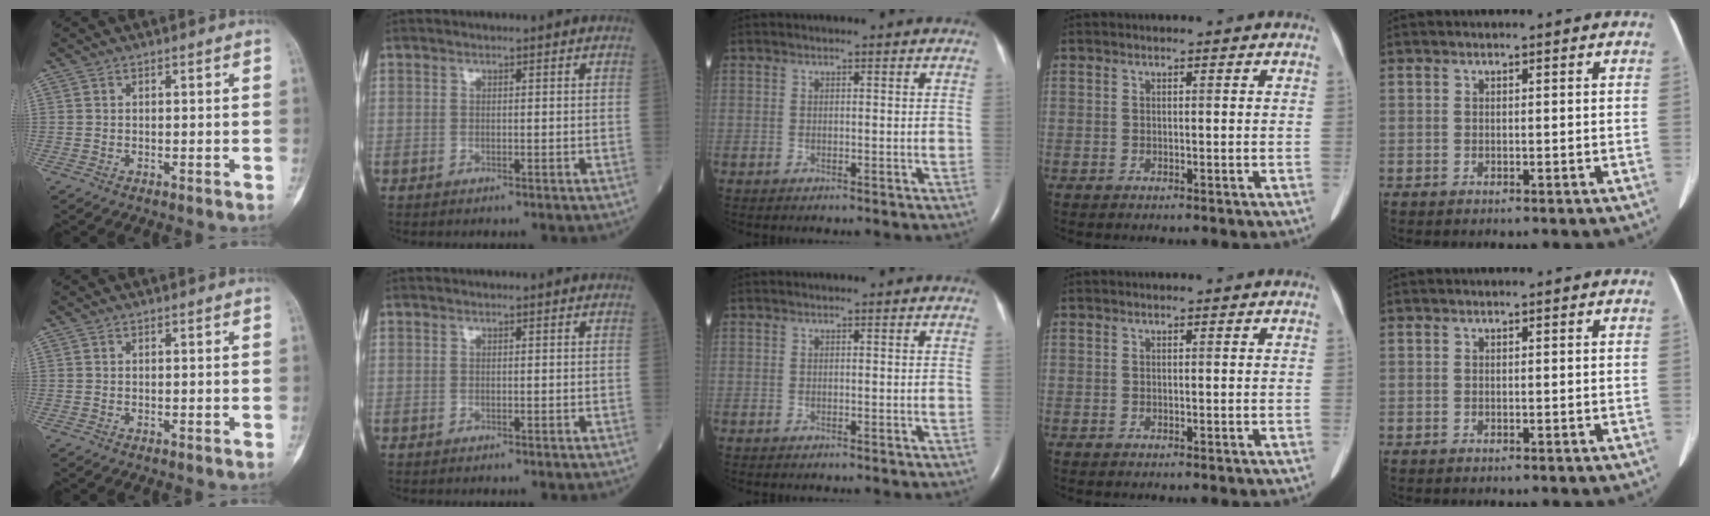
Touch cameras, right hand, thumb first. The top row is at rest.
{}